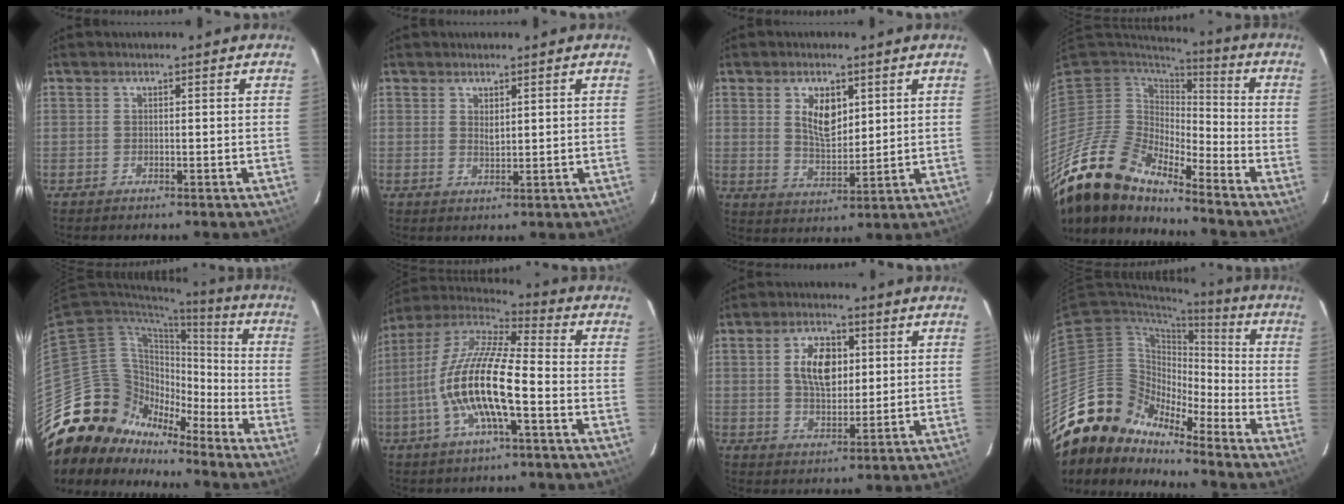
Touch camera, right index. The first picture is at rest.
{"total": 1.7, "force": [1.0, 0.8, 1.2], "torque": [-0.020, -0.001, 0.018]}
{"total": 7.3, "force": [2.8, 3.8, 5.5], "torque": [-0.095, 0.000, 0.058]}
{"total": 17.6, "force": [-15.6, 4.3, 7.1], "torque": [-0.136, -0.024, -0.305]}
{"total": 16.2, "force": [-12.1, 10.1, 3.8], "torque": [-0.077, 0.042, -0.213]}
{"total": 17.3, "force": [-4.5, 4.1, 16.2], "torque": [-0.304, -0.010, -0.092]}
{"total": 8.8, "force": [1.9, 5.1, 6.9], "torque": [-0.124, 0.014, 0.038]}
{"total": 13.9, "force": [-12.4, 5.9, 2.2], "torque": [-0.037, 0.033, -0.240]}